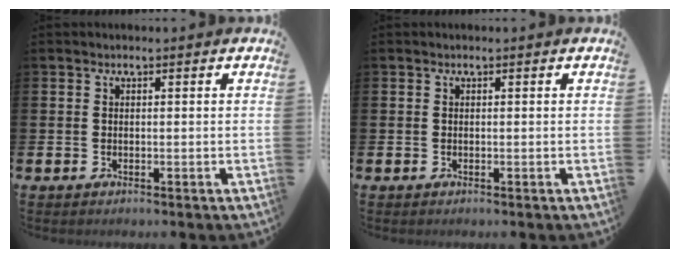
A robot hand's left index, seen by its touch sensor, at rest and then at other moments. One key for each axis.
{"total": 0.0}